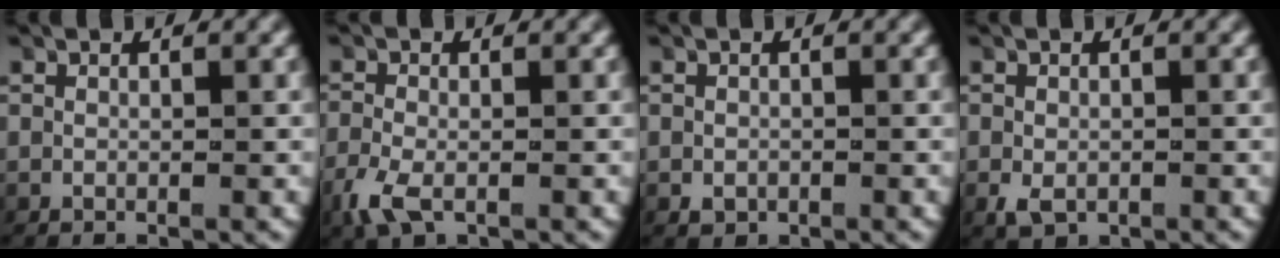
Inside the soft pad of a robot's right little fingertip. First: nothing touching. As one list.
[{"total": 2.9, "force": [-1.7, 1.7, 1.6], "torque": [-0.053, -0.014, -0.026]}, {"total": 1.0, "force": [-0.5, 0.8, 0.3], "torque": [-0.012, -0.009, 0.000]}, {"total": 1.8, "force": [-0.8, 1.4, 0.8], "torque": [-0.029, -0.015, -0.004]}]